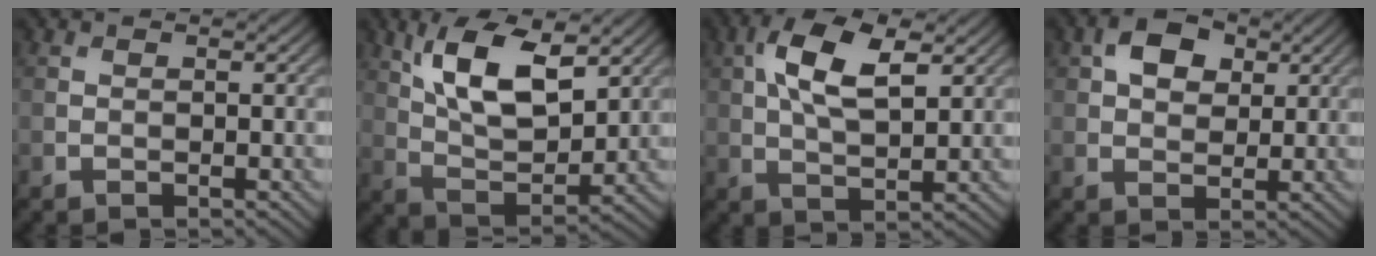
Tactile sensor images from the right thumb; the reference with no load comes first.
{"total": 11.4, "force": [5.1, 4.9, 8.9], "torque": [-0.183, 0.001, 0.101]}
{"total": 9.0, "force": [2.9, 4.0, 7.5], "torque": [-0.160, 0.010, 0.049]}
{"total": 5.3, "force": [2.0, 3.6, 3.3], "torque": [-0.060, 0.008, 0.031]}